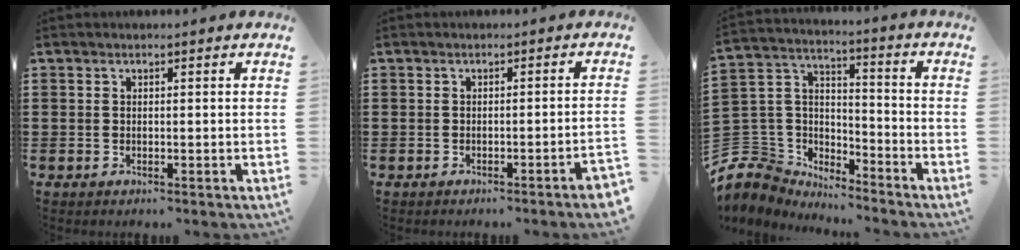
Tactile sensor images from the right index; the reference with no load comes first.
{"total": 1.4, "force": [-1.1, -0.3, 0.8], "torque": [-0.015, -0.003, -0.020]}
{"total": 6.9, "force": [-4.7, 5.1, 0.2], "torque": [-0.062, -0.009, -0.097]}